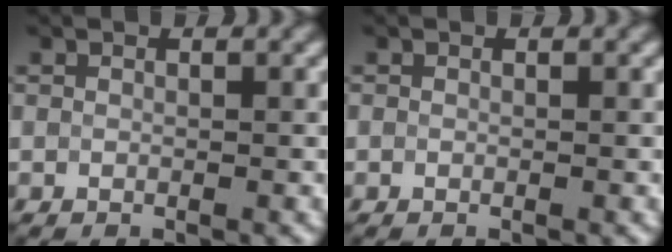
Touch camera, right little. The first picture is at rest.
{"total": 0.0}